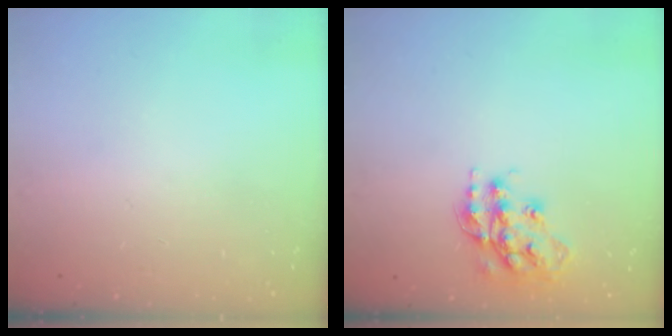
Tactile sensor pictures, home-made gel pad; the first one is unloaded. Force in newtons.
{"total": 14.6, "press": 14.5, "slide": 0.7}